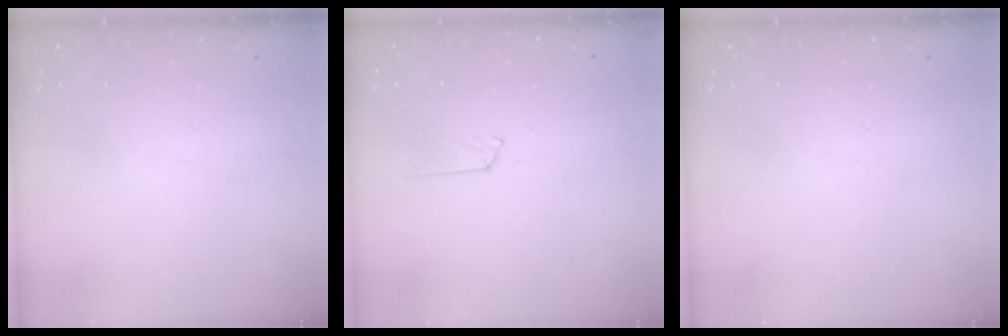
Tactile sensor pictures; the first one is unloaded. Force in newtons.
{"total": 3.5, "press": 3.4, "slide": 0.3}
{"total": 0.0}